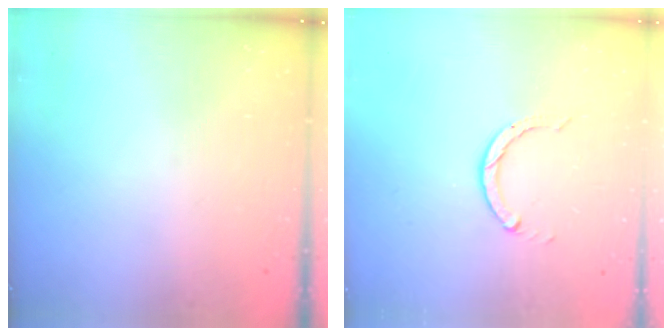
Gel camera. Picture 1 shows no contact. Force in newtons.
{"total": 3.2, "press": 3.1, "slide": 0.4}